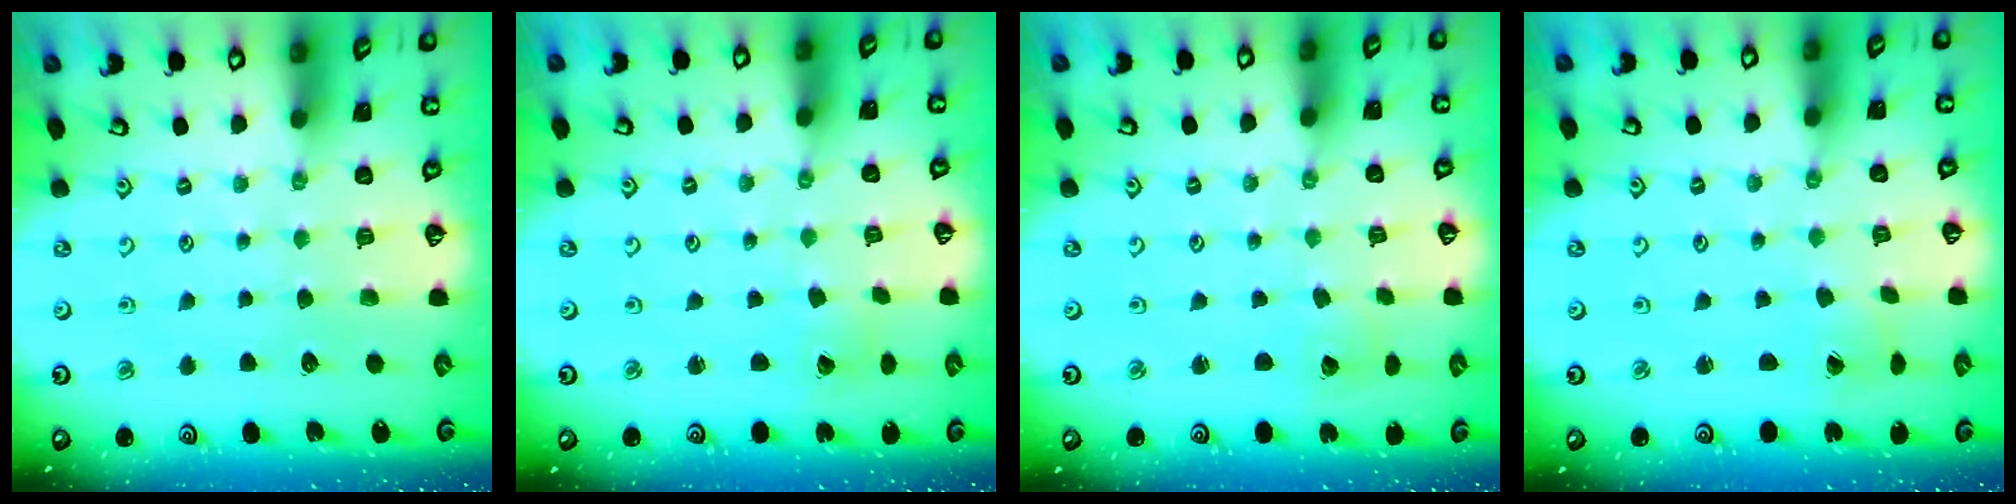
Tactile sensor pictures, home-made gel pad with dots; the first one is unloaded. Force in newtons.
{"total": 0.9, "press": 0.9, "slide": 0.0}
{"total": 1.8, "press": 1.8, "slide": 0.1}
{"total": 1.7, "press": 1.7, "slide": 0.1}